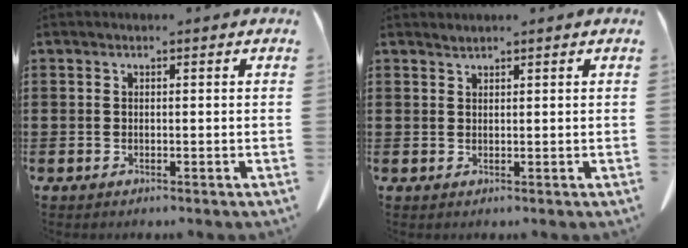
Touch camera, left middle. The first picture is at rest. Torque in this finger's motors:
{"motor_torque": [-0.02, 0.07, -0.36, -0.04]}